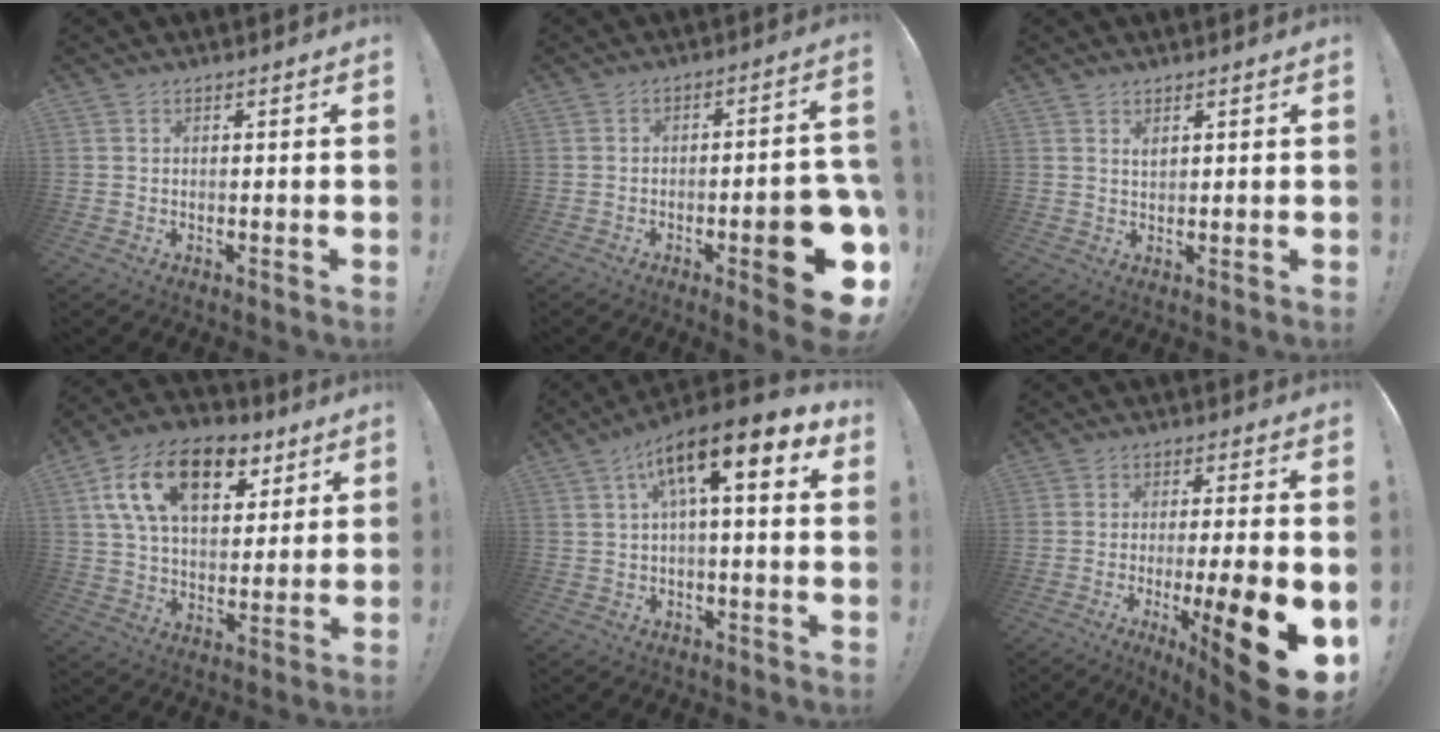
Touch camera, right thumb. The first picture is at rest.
{"total": 13.9, "force": [-5.0, 3.8, 12.4], "torque": [-0.149, 0.017, -0.065]}
{"total": 1.4, "force": [1.0, 0.3, 0.9], "torque": [-0.008, -0.005, 0.016]}
{"total": 19.7, "force": [9.1, 11.5, 13.1], "torque": [-0.211, -0.031, 0.162]}
{"total": 12.0, "force": [4.9, 2.7, 10.6], "torque": [-0.170, -0.025, 0.076]}
{"total": 17.5, "force": [-5.3, 3.0, 16.5], "torque": [-0.227, 0.013, -0.068]}